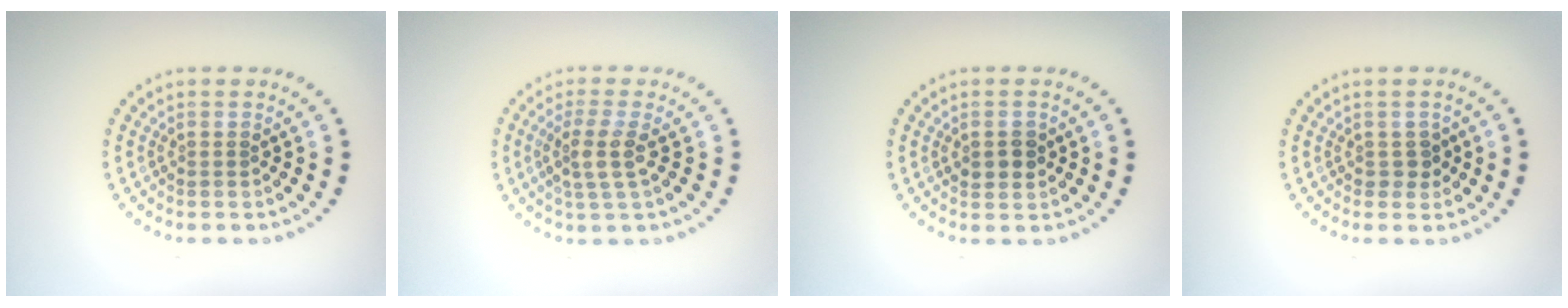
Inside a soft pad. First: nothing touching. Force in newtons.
{"total": 2.8, "press": 2.3, "slide": 1.7}
{"total": 1.7, "press": 1.7, "slide": 0.2}
{"total": 1.2, "press": 1.0, "slide": 0.7}